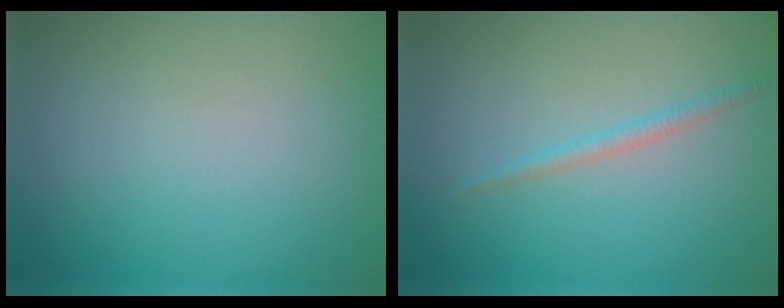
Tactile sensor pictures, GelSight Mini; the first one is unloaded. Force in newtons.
{"total": 0.9, "press": 0.9, "slide": 0.1}